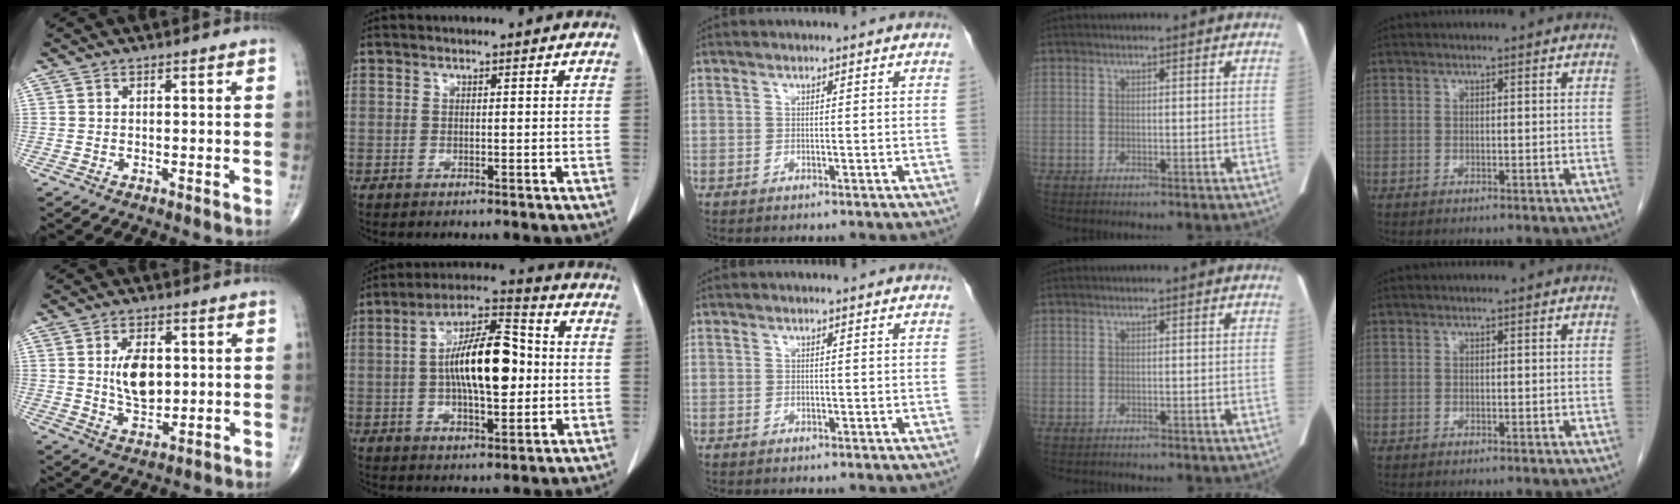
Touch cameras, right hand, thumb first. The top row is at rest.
{"thumb": {"total": 8.6, "force": [1.2, 5.1, 6.9], "torque": [-0.101, -0.012, 0.027]}, "index": {"total": 14.0, "force": [0.1, 4.7, 13.2], "torque": [-0.239, 0.020, 0.000]}, "ring": {"total": 1.5, "force": [-1.3, 0.5, 0.5], "torque": [-0.012, -0.003, -0.013]}}